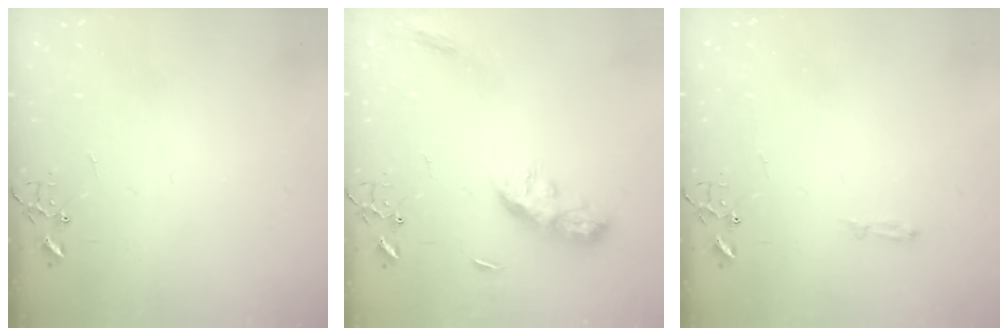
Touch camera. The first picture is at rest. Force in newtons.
{"total": 9.2, "press": 9.2, "slide": 0.1}
{"total": 3.0, "press": 2.9, "slide": 0.5}